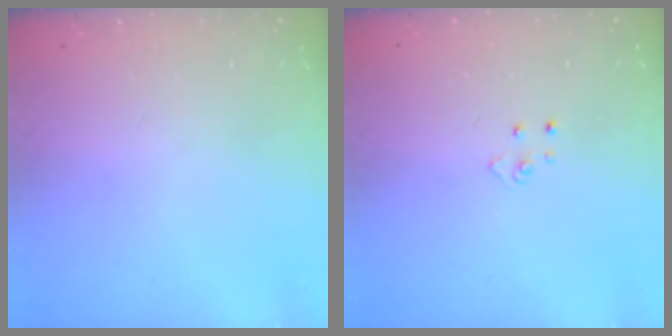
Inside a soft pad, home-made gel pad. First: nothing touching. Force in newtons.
{"total": 3.7, "press": 3.7, "slide": 0.3}